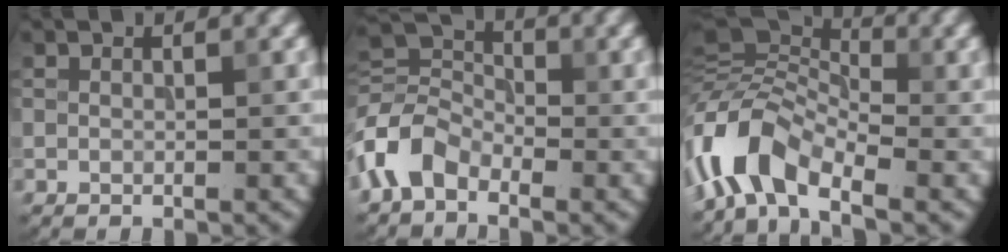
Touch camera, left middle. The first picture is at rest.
{"total": 5.0, "force": [-2.7, 3.2, 2.7], "torque": [-0.059, 0.007, -0.073]}
{"total": 8.0, "force": [-3.8, 4.3, 5.6], "torque": [-0.105, 0.015, -0.092]}